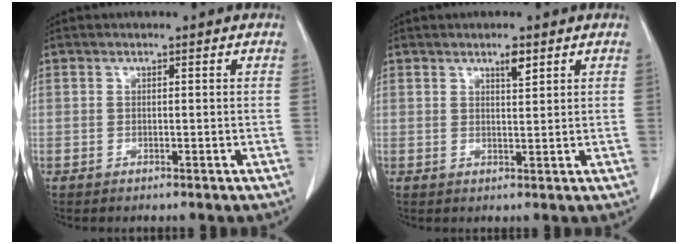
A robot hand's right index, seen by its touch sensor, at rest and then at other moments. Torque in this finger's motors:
{"motor_torque": [0.14, 0.08, 0.02, 0.02]}